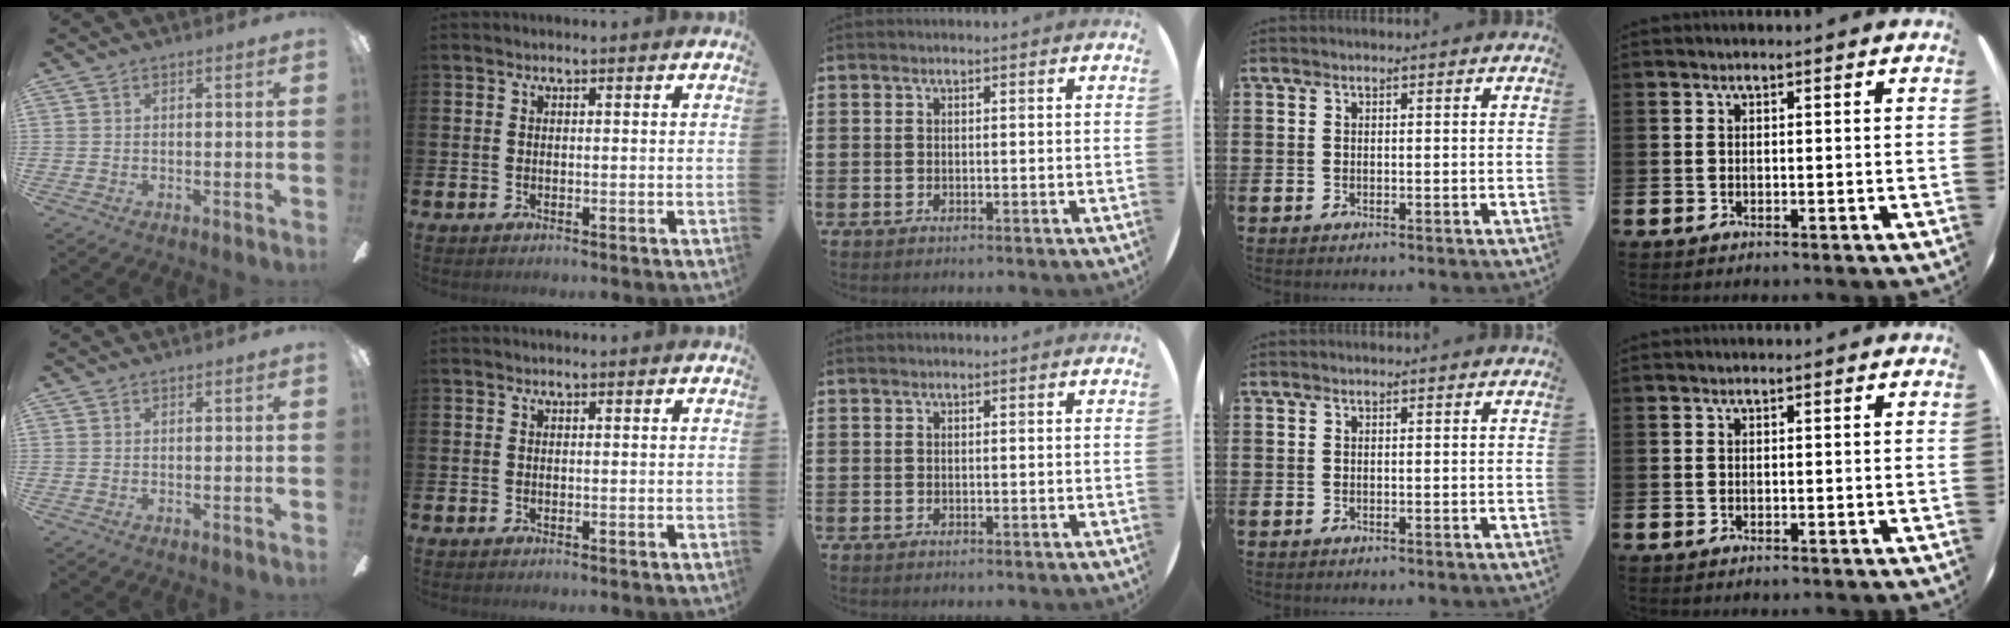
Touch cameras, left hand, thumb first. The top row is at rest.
{}